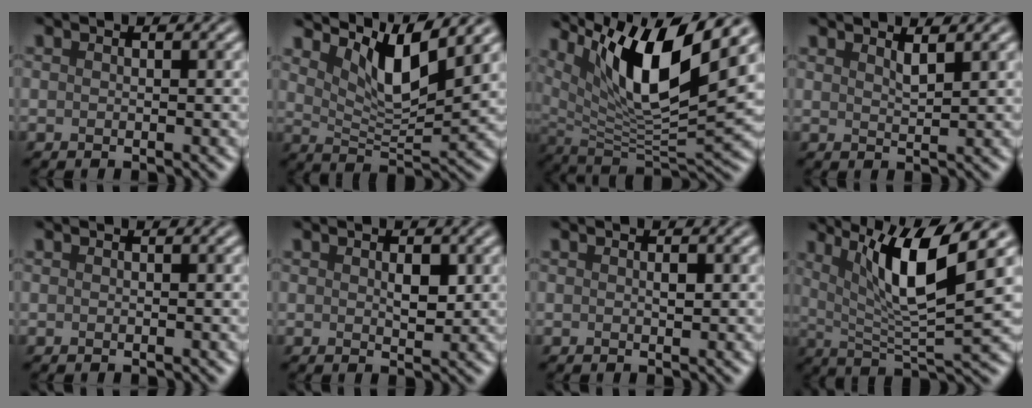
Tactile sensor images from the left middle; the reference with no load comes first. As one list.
[{"total": 5.8, "force": [3.6, 1.5, 4.3], "torque": [-0.082, -0.008, 0.066]}, {"total": 11.5, "force": [5.8, 2.7, 9.5], "torque": [-0.163, -0.006, 0.113]}, {"total": 1.3, "force": [1.1, 0.1, 0.6], "torque": [-0.012, 0.002, 0.020]}, {"total": 0.0}, {"total": 1.8, "force": [0.4, 1.0, 1.5], "torque": [-0.023, 0.000, 0.008]}, {"total": 0.7, "force": [0.2, 0.3, 0.6], "torque": [-0.009, 0.003, 0.003]}, {"total": 8.7, "force": [3.4, 1.7, 7.8], "torque": [-0.128, -0.006, 0.063]}]